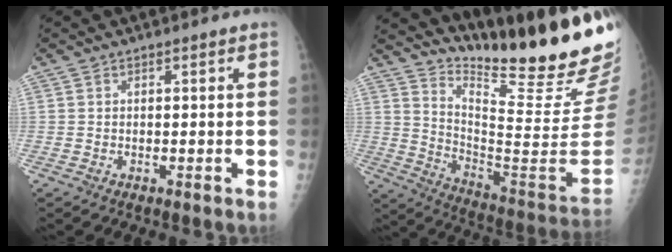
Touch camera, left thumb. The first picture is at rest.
{"total": 27.1, "force": [20.8, 2.9, 17.2], "torque": [-0.239, -0.162, 0.309]}